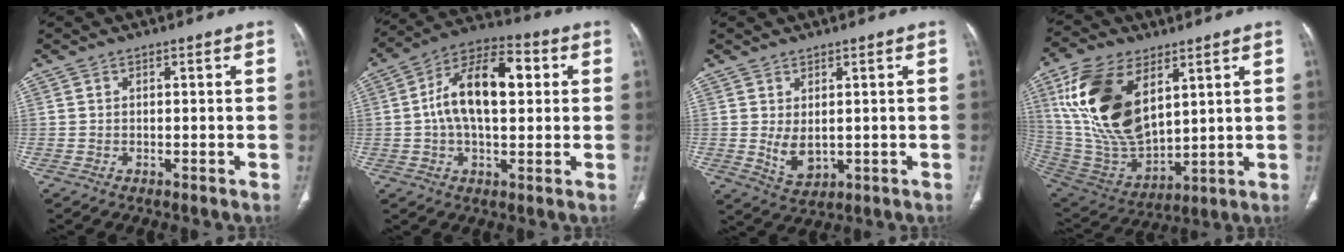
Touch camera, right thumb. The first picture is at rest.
{"total": 15.5, "force": [2.2, 8.2, 13.0], "torque": [-0.216, 0.030, 0.030]}
{"total": 4.5, "force": [0.3, 2.7, 3.6], "torque": [-0.056, -0.010, 0.022]}
{"total": 22.1, "force": [8.1, 12.0, 16.7], "torque": [-0.309, -0.037, 0.164]}